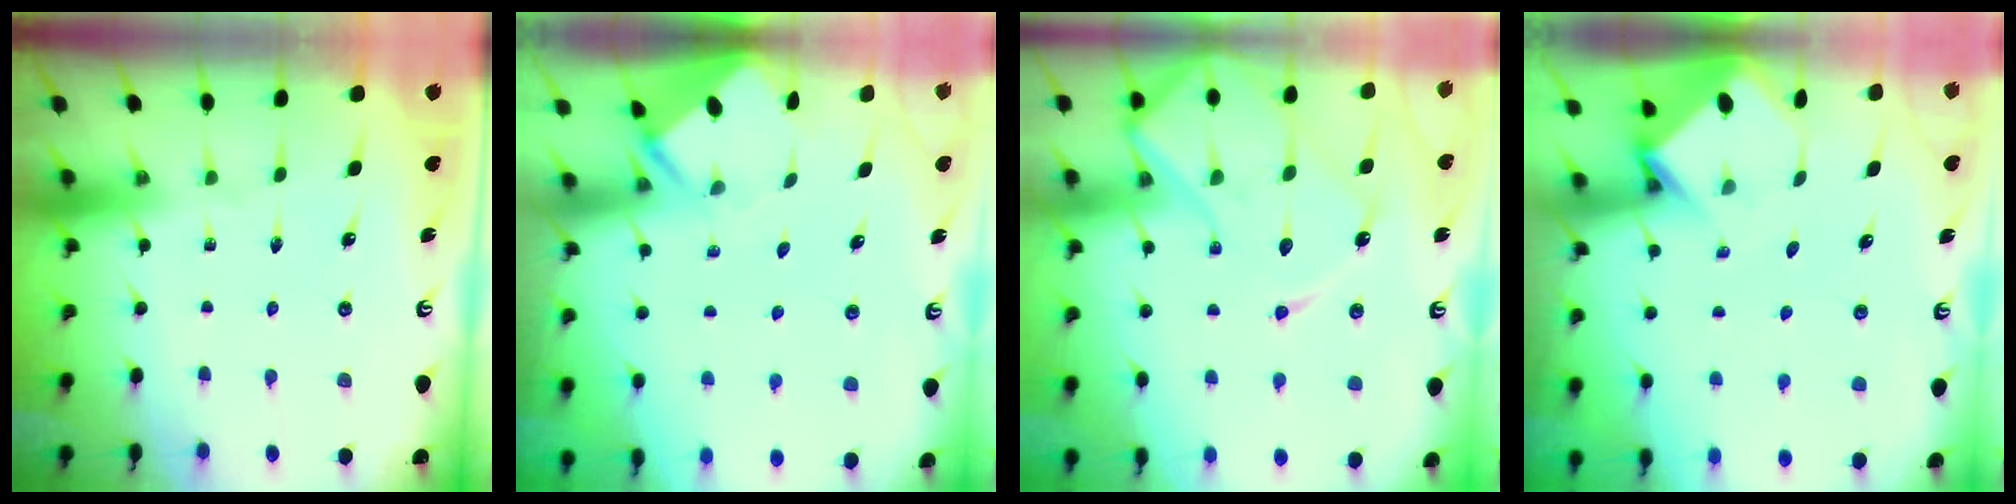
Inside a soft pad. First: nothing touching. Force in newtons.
{"total": 3.3, "press": 3.2, "slide": 0.3}
{"total": 16.4, "press": 16.3, "slide": 1.4}
{"total": 3.4, "press": 3.4, "slide": 0.2}